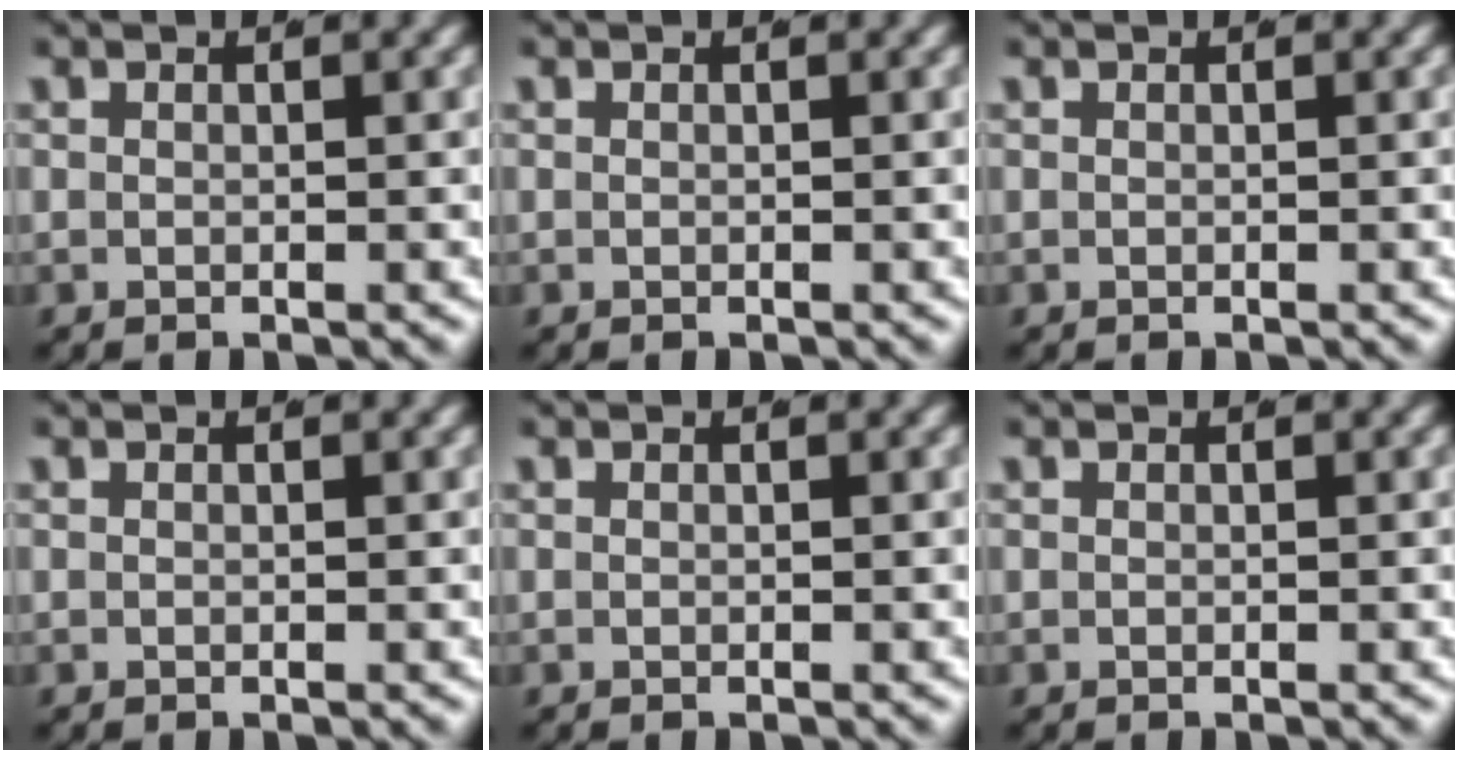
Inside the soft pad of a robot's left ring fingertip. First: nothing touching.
{"total": 0.0}
{"total": 0.0}
{"total": 0.0}
{"total": 1.0, "force": [-0.2, -1.0, -0.3], "torque": [0.010, -0.014, 0.008]}
{"total": 0.0}